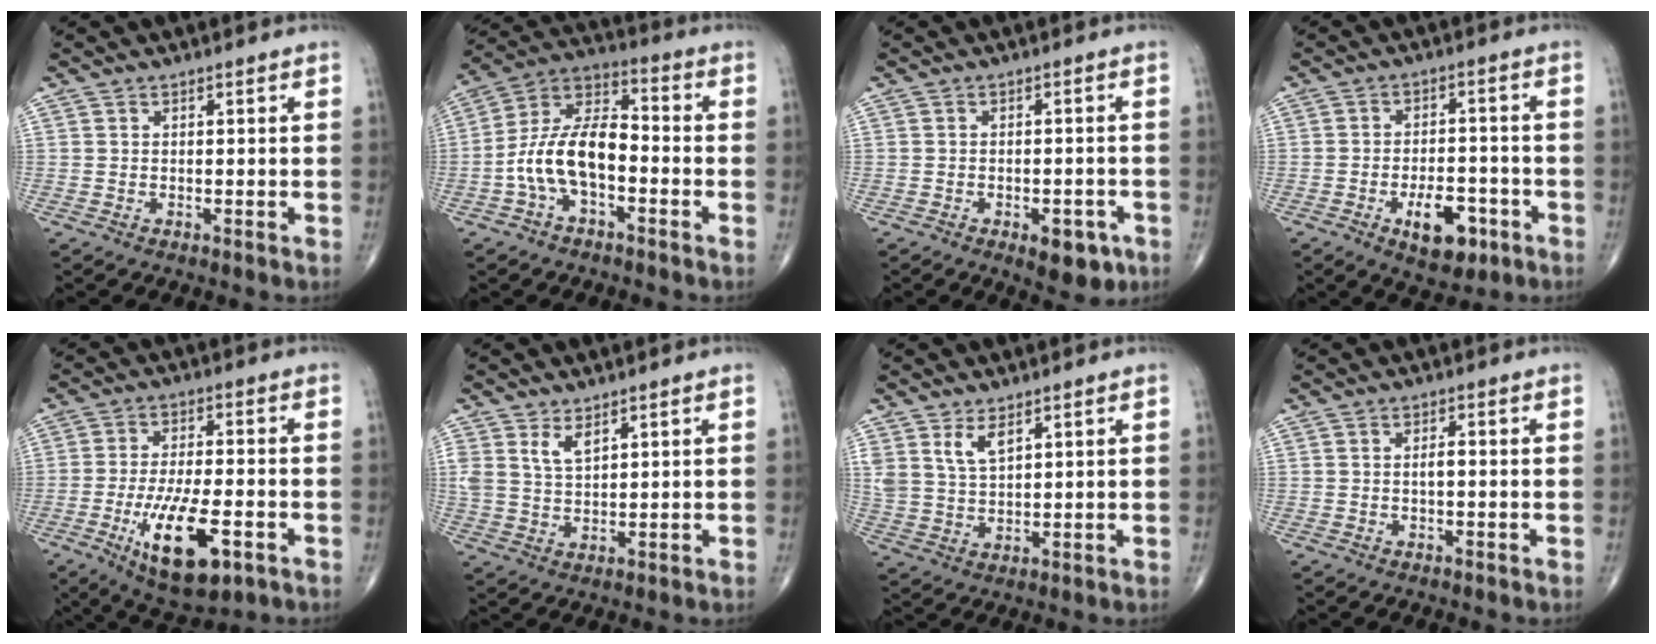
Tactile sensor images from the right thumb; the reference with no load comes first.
{"total": 12.8, "force": [-3.3, 6.5, 10.5], "torque": [-0.192, 0.047, -0.069]}
{"total": 6.2, "force": [-3.1, 3.0, 4.4], "torque": [-0.036, 0.013, -0.033]}
{"total": 9.2, "force": [-4.3, 4.7, 6.7], "torque": [-0.081, 0.021, -0.059]}
{"total": 14.4, "force": [-5.4, 5.2, 12.3], "torque": [-0.211, 0.006, -0.080]}
{"total": 4.0, "force": [2.5, 1.8, 2.6], "torque": [-0.041, -0.014, 0.053]}
{"total": 5.1, "force": [3.1, 2.4, 3.4], "torque": [-0.057, -0.016, 0.066]}
{"total": 1.3, "force": [-0.2, 0.5, 1.2], "torque": [-0.019, 0.003, -0.004]}